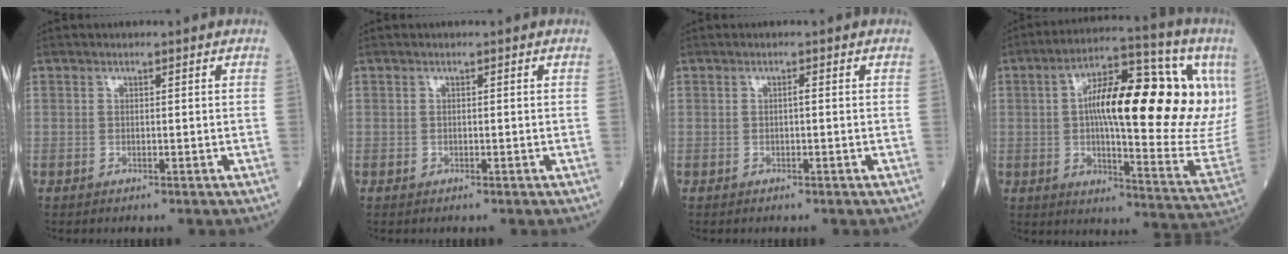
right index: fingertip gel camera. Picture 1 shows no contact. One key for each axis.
{"total": 0.0}
{"total": 0.5, "fx": -0.1, "fy": 0.0, "fz": 0.5, "tx": -0.010, "ty": 0.001, "tz": -0.001}
{"total": 26.6, "fx": 6.6, "fy": 6.0, "fz": 25.0, "tx": -0.314, "ty": 0.047, "tz": 0.096}